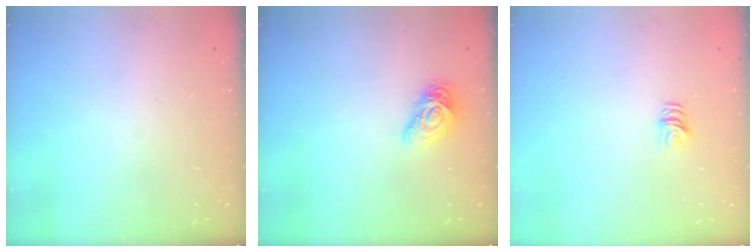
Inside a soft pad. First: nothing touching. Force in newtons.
{"total": 9.3, "press": 9.3, "slide": 0.3}
{"total": 5.1, "press": 5.1, "slide": 0.5}